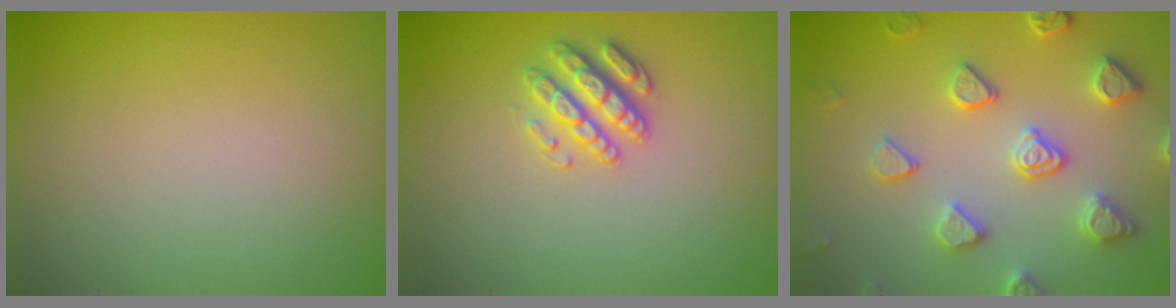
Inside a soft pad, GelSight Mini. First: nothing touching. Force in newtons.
{"total": 2.6, "press": 2.6, "slide": 0.5}
{"total": 4.4, "press": 4.3, "slide": 0.6}